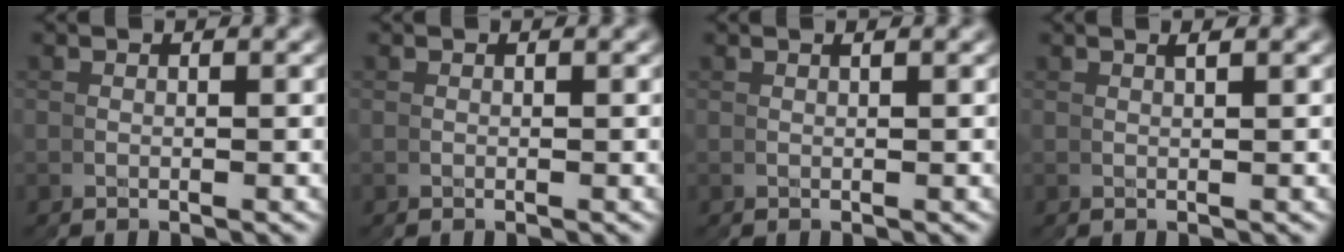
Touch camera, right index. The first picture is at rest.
{"total": 0.0}
{"total": 0.7, "force": [0.5, -0.4, 0.4], "torque": [-0.008, 0.004, 0.010]}
{"total": 1.0, "force": [0.7, -0.5, 0.4], "torque": [-0.007, 0.006, 0.014]}